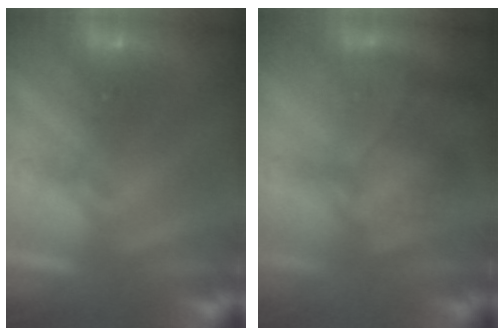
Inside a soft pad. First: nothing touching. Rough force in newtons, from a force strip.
{"total": 4.7}